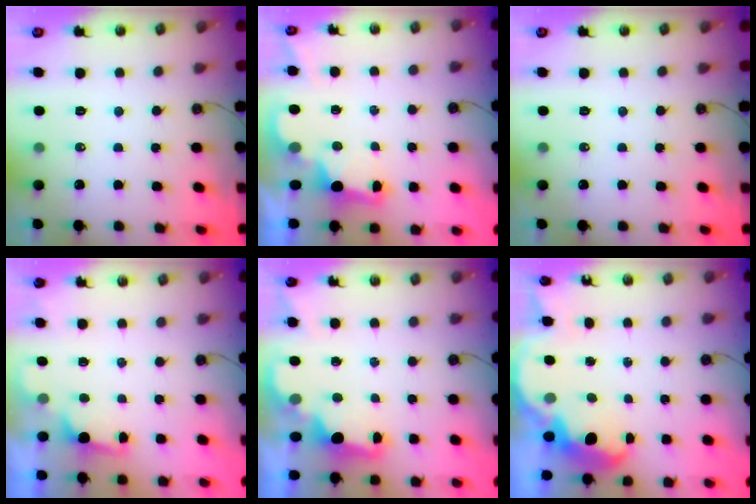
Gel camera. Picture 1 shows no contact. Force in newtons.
{"total": 2.2, "press": 2.1, "slide": 0.7}
{"total": 0.0}
{"total": 1.2, "press": 0.8, "slide": 0.8}
{"total": 2.3, "press": 2.2, "slide": 0.7}
{"total": 5.8, "press": 5.7, "slide": 0.6}